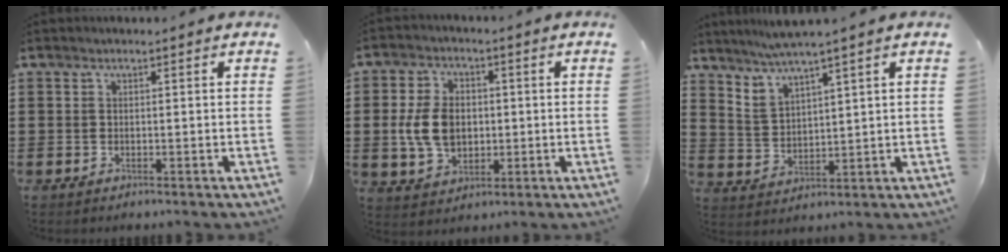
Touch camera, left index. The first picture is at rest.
{"total": 7.5, "force": [-0.2, 5.3, 5.4], "torque": [-0.127, 0.004, -0.011]}
{"total": 3.7, "force": [3.4, -0.3, 1.4], "torque": [-0.039, -0.016, 0.059]}